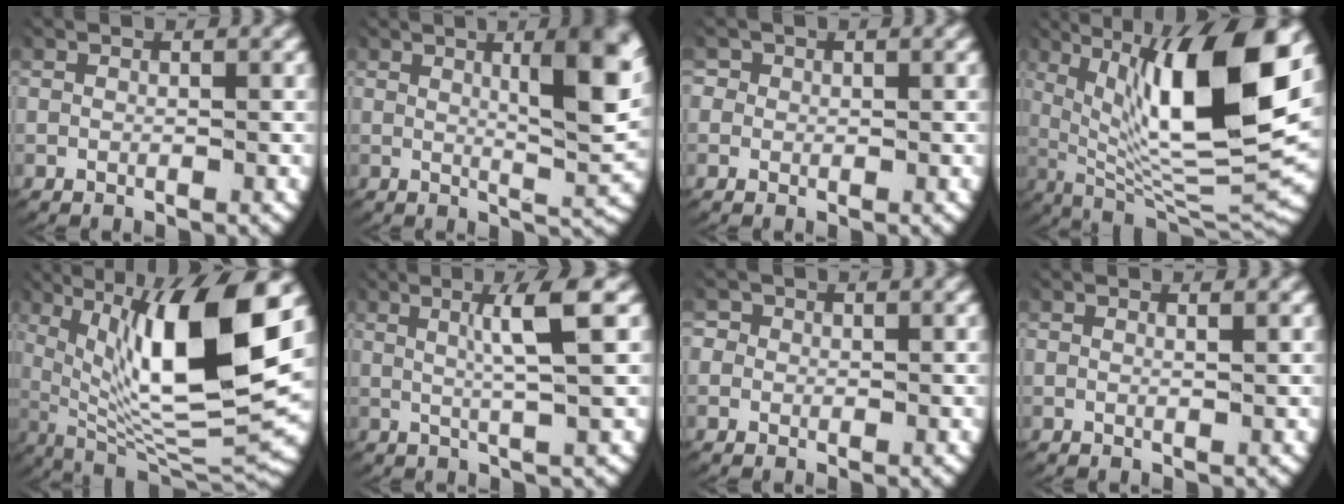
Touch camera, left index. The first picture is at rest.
{"total": 7.6, "force": [2.5, 1.8, 7.0], "torque": [-0.094, 0.000, 0.039]}
{"total": 2.2, "force": [0.6, 2.0, 0.5], "torque": [-0.016, 0.001, 0.004]}
{"total": 15.9, "force": [2.6, 6.8, 14.1], "torque": [-0.225, -0.014, 0.053]}
{"total": 15.9, "force": [2.3, 7.3, 13.9], "torque": [-0.233, -0.022, 0.053]}
{"total": 3.9, "force": [1.3, -0.3, 3.6], "torque": [-0.063, 0.003, 0.025]}
{"total": 2.4, "force": [0.5, 2.3, 0.6], "torque": [-0.017, 0.003, -0.001]}
{"total": 0.6, "force": [0.4, -0.2, 0.5], "torque": [-0.010, -0.006, 0.009]}